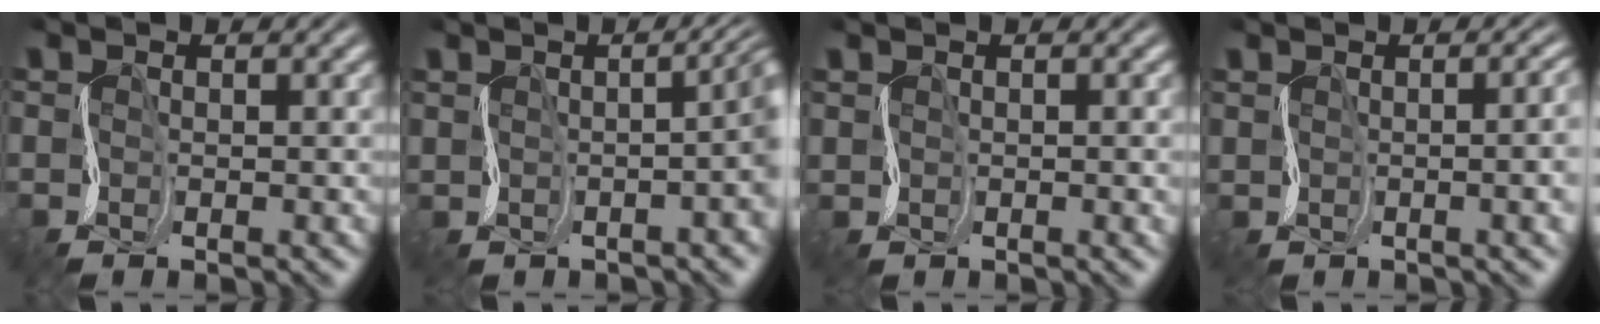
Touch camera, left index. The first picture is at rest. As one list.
[{"total": 4.0, "force": [0.0, 1.6, 3.7], "torque": [-0.012, -0.005, 0.005]}, {"total": 0.7, "force": [0.7, 0.2, 0.2], "torque": [-0.002, -0.001, 0.013]}, {"total": 4.1, "force": [0.3, 2.0, 3.6], "torque": [-0.015, 0.004, 0.015]}]